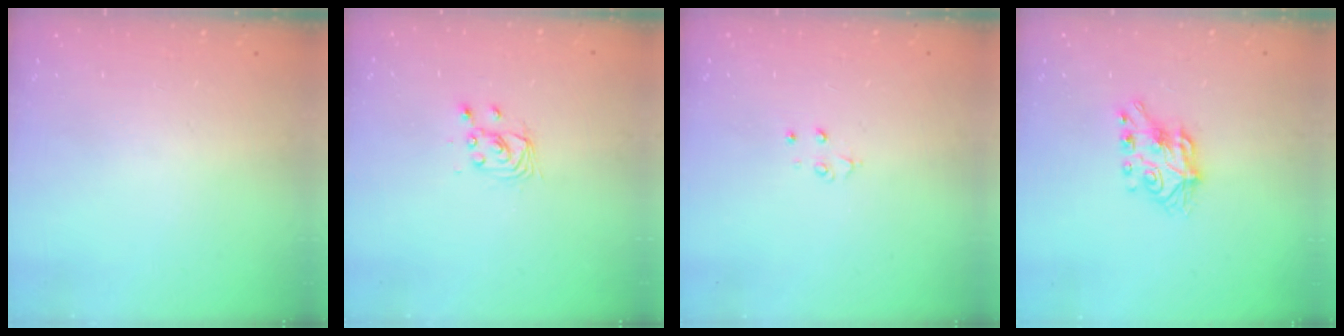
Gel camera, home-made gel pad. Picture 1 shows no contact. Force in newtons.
{"total": 3.2, "press": 3.2, "slide": 0.2}
{"total": 2.8, "press": 2.8, "slide": 0.3}
{"total": 6.9, "press": 6.9, "slide": 0.5}